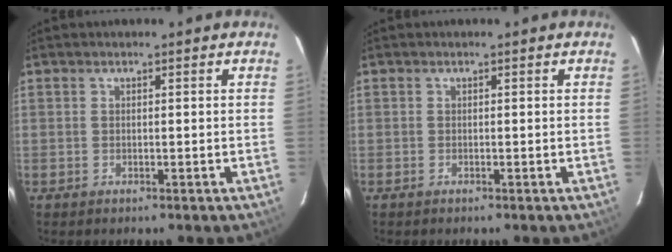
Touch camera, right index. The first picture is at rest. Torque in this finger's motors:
{"motor_torque": [-0.03, -0.03, 0.01, -0.01]}